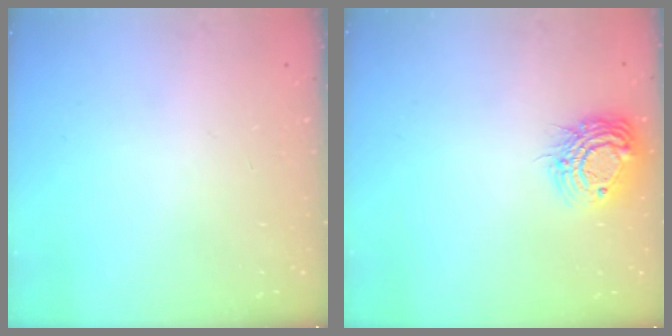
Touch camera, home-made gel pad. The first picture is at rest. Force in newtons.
{"total": 12.7, "press": 12.7, "slide": 0.9}